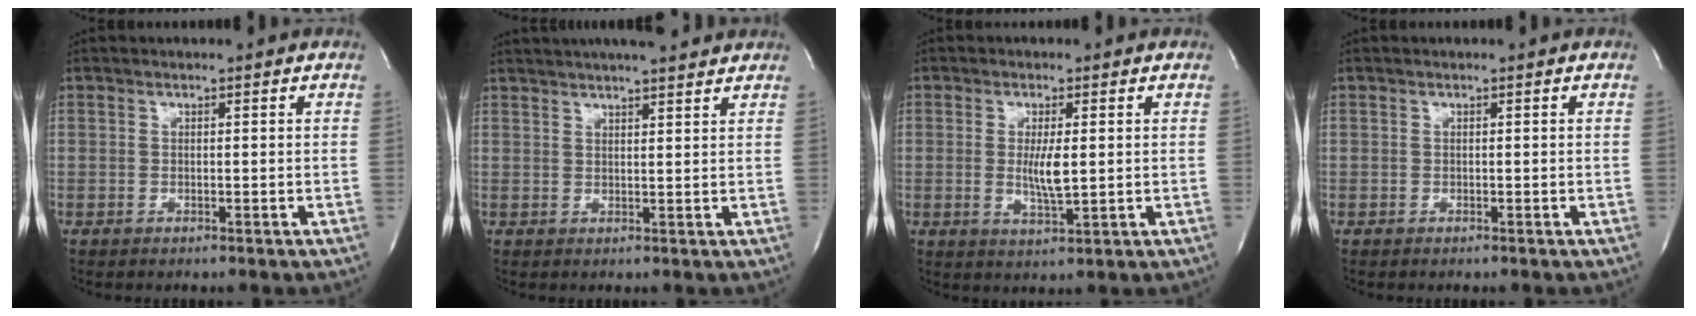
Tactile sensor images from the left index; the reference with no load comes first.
{"total": 12.4, "force": [10.9, 1.6, 5.7], "torque": [-0.091, 0.033, 0.150]}
{"total": 4.5, "force": [0.2, 0.8, 4.4], "torque": [-0.084, -0.007, 0.006]}
{"total": 0.0}